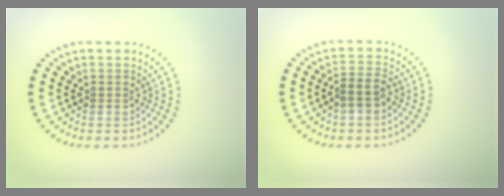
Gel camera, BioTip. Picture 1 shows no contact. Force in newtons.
{"total": 2.2, "press": 2.0, "slide": 0.9}